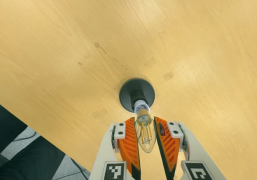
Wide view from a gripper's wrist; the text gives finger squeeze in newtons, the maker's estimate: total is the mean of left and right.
{"total": 10.8, "left": 10.3, "right": 11.3}